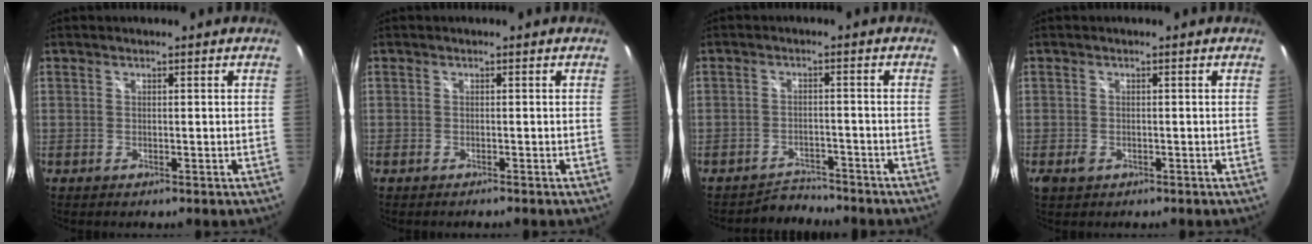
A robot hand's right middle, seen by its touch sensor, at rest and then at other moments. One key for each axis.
{"total": 0.7, "fx": -0.6, "fy": 0.0, "fz": 0.3, "tx": -0.005, "ty": -0.001, "tz": -0.012}
{"total": 4.2, "fx": -4.1, "fy": 0.7, "fz": -0.6, "tx": 0.004, "ty": 0.008, "tz": -0.068}
{"total": 2.2, "fx": -1.2, "fy": 1.5, "fz": 1.1, "tx": -0.021, "ty": -0.005, "tz": -0.021}